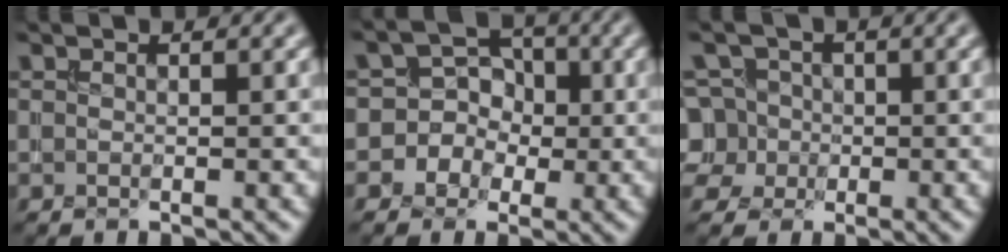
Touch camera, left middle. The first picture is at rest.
{"total": 5.6, "force": [-1.1, 5.4, 1.1], "torque": [0.007, 0.035, -0.047]}
{"total": 5.7, "force": [-0.9, 5.3, 2.1], "torque": [-0.039, 0.029, -0.043]}